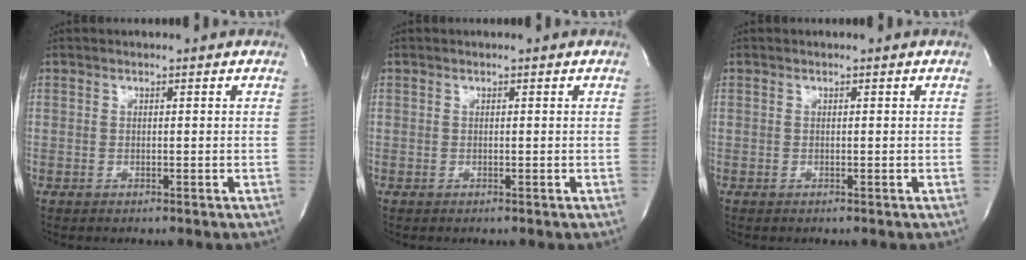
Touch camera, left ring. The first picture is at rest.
{"total": 0.0}
{"total": 0.0}